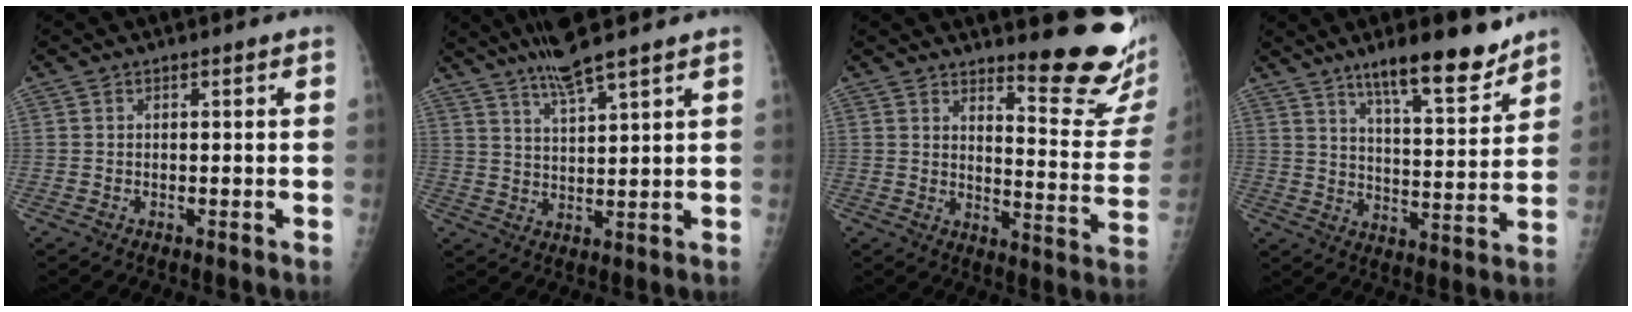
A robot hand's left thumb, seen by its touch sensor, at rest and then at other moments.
{"total": 7.1, "force": [5.6, -0.1, 4.4], "torque": [-0.076, -0.028, 0.109]}
{"total": 14.2, "force": [11.8, 1.9, 7.7], "torque": [-0.076, -0.136, 0.150]}
{"total": 13.5, "force": [9.9, 2.9, 8.6], "torque": [-0.103, -0.065, 0.162]}